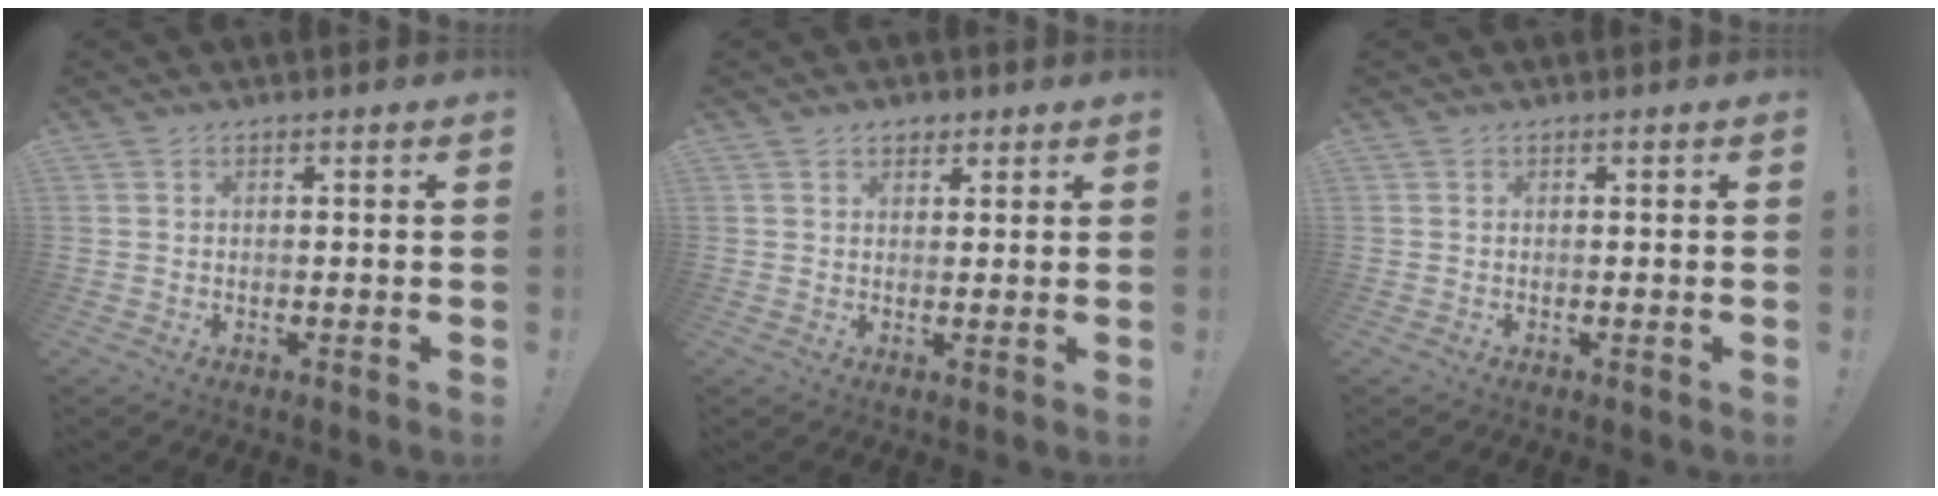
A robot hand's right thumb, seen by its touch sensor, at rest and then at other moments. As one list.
[{"total": 2.5, "force": [1.6, 1.8, 0.8], "torque": [-0.004, -0.007, 0.026]}, {"total": 0.0}]